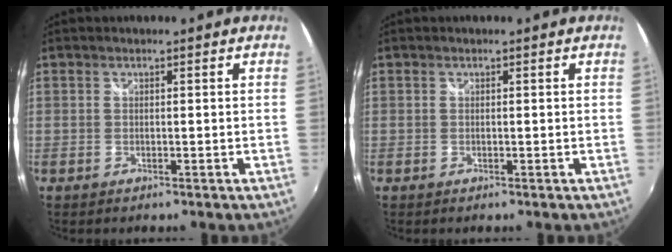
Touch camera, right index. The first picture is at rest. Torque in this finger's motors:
{"motor_torque": [-0.36, 0.26, -0.02, -0.01]}